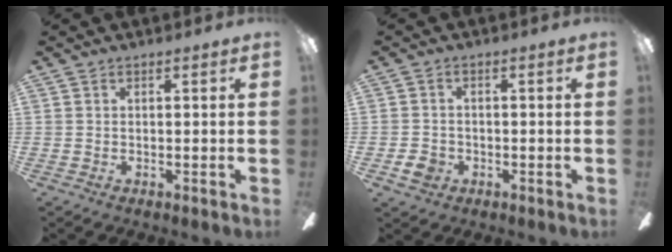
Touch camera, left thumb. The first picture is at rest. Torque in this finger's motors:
{"motor_torque": [-0.07, 0.08, -0.06, 0.05, 0.00]}